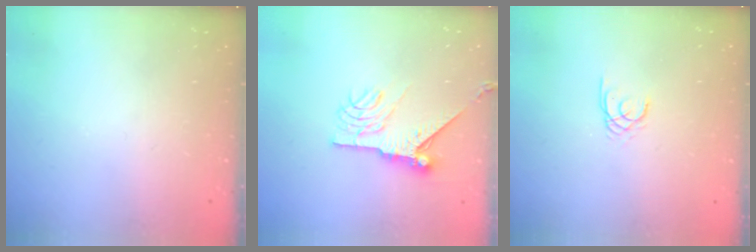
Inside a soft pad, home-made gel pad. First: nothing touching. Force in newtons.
{"total": 10.5, "press": 10.5, "slide": 0.4}
{"total": 1.6, "press": 1.6, "slide": 0.2}